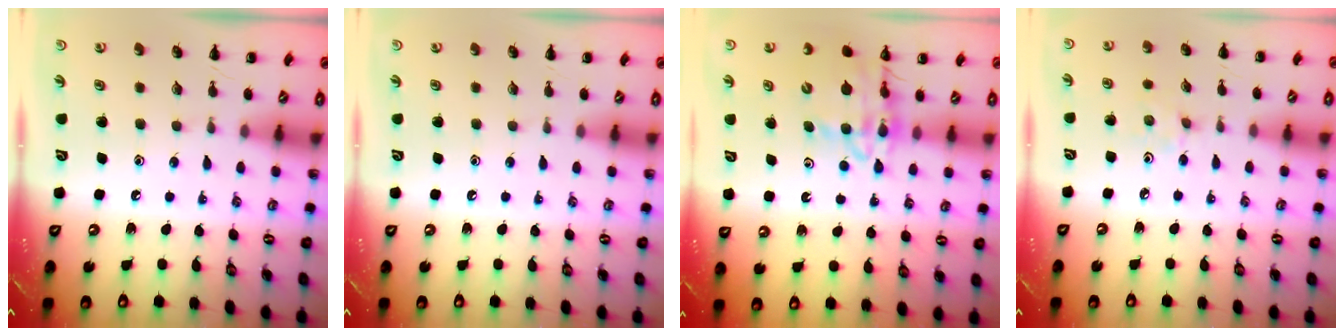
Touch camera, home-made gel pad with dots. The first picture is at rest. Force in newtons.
{"total": 0.0}
{"total": 12.0, "press": 11.4, "slide": 3.6}
{"total": 2.5, "press": 2.4, "slide": 0.9}